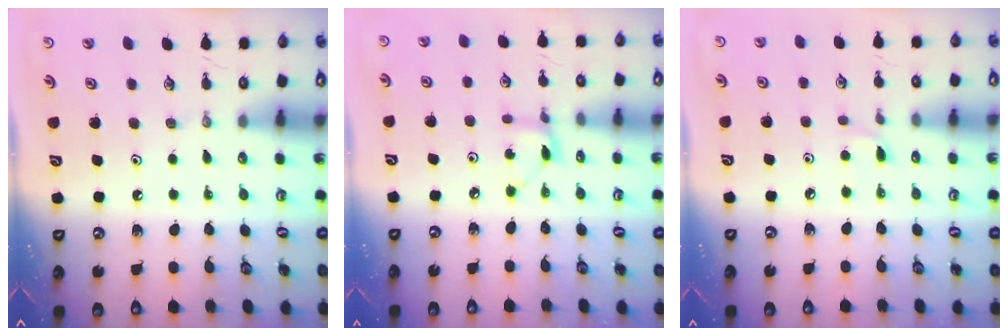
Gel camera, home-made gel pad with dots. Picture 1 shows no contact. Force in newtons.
{"total": 2.7, "press": 2.7, "slide": 0.2}
{"total": 2.4, "press": 2.4, "slide": 0.4}